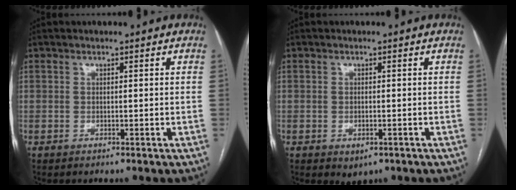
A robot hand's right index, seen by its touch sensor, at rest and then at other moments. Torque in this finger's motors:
{"motor_torque": [0.46, -0.18, 0.08, 0.01]}